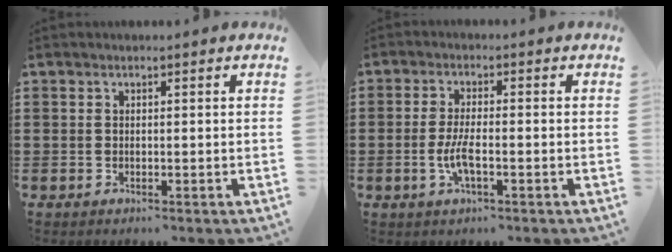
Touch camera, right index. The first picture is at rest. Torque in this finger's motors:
{"motor_torque": [1.70, 0.44, 0.16, 0.04]}